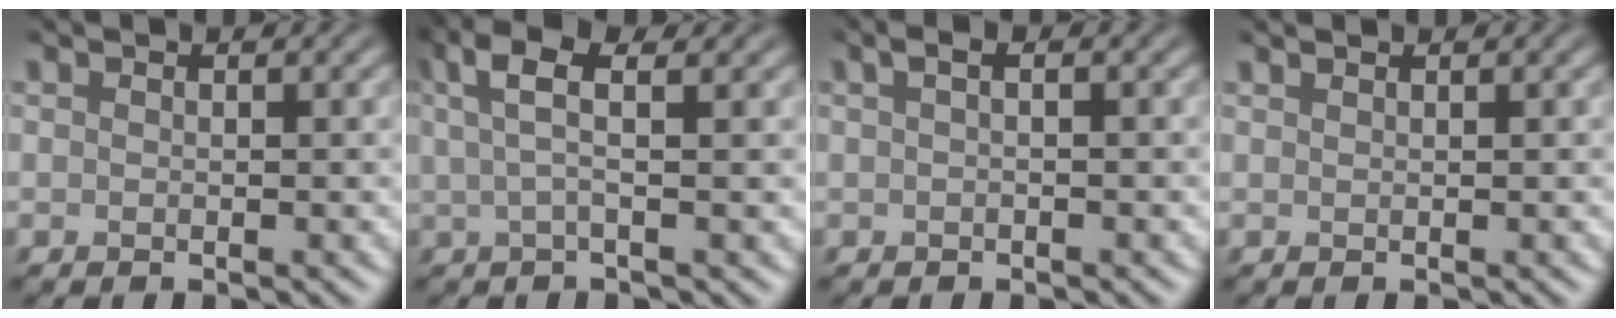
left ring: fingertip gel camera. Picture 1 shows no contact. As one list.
[{"total": 3.9, "force": [1.5, 0.8, 3.5], "torque": [-0.065, 0.010, 0.025]}, {"total": 1.3, "force": [0.4, 0.3, 1.2], "torque": [-0.023, 0.008, 0.003]}, {"total": 0.7, "force": [0.6, 0.1, 0.3], "torque": [-0.002, 0.000, 0.006]}]